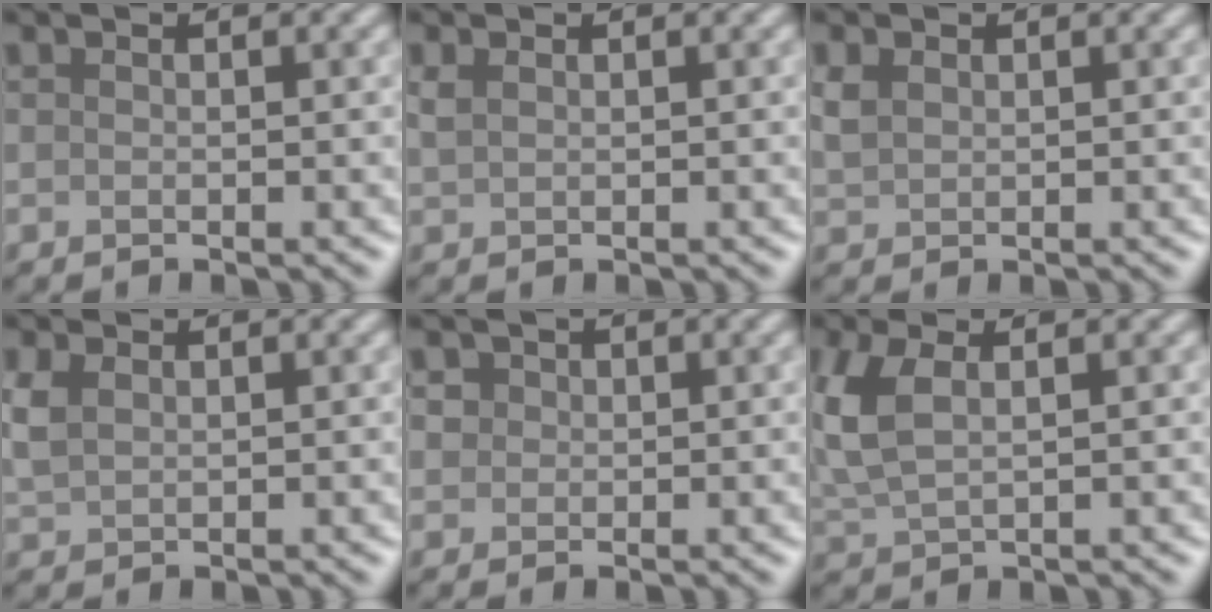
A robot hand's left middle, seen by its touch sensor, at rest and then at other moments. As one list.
[{"total": 1.0, "force": [0.5, 0.6, 0.6], "torque": [-0.016, 0.001, 0.014]}, {"total": 1.5, "force": [0.7, 1.1, 0.7], "torque": [-0.018, 0.003, 0.018]}, {"total": 2.3, "force": [0.8, 1.6, 1.5], "torque": [-0.038, 0.003, 0.018]}, {"total": 1.9, "force": [0.9, 1.5, 0.7], "torque": [-0.016, 0.006, 0.013]}, {"total": 4.4, "force": [1.2, 2.2, 3.5], "torque": [-0.096, 0.005, 0.026]}]